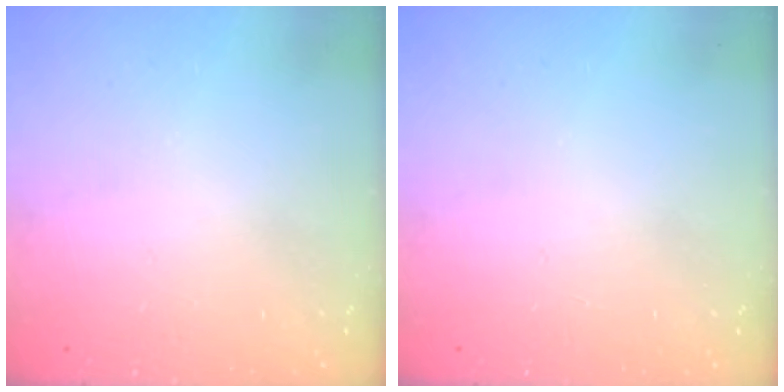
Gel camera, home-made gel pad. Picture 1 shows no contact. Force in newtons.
{"total": 0.0}